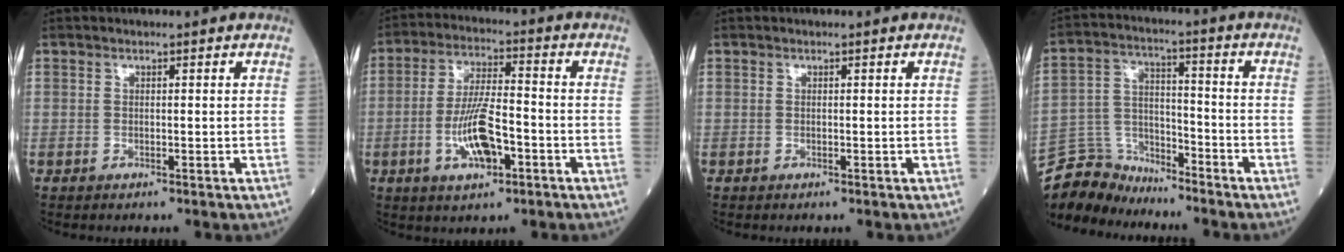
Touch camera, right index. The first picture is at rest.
{"total": 9.2, "force": [-3.1, 2.6, 8.3], "torque": [-0.163, 0.003, -0.056]}
{"total": 0.0}
{"total": 9.0, "force": [-8.7, 2.4, -0.6], "torque": [0.008, 0.020, -0.170]}